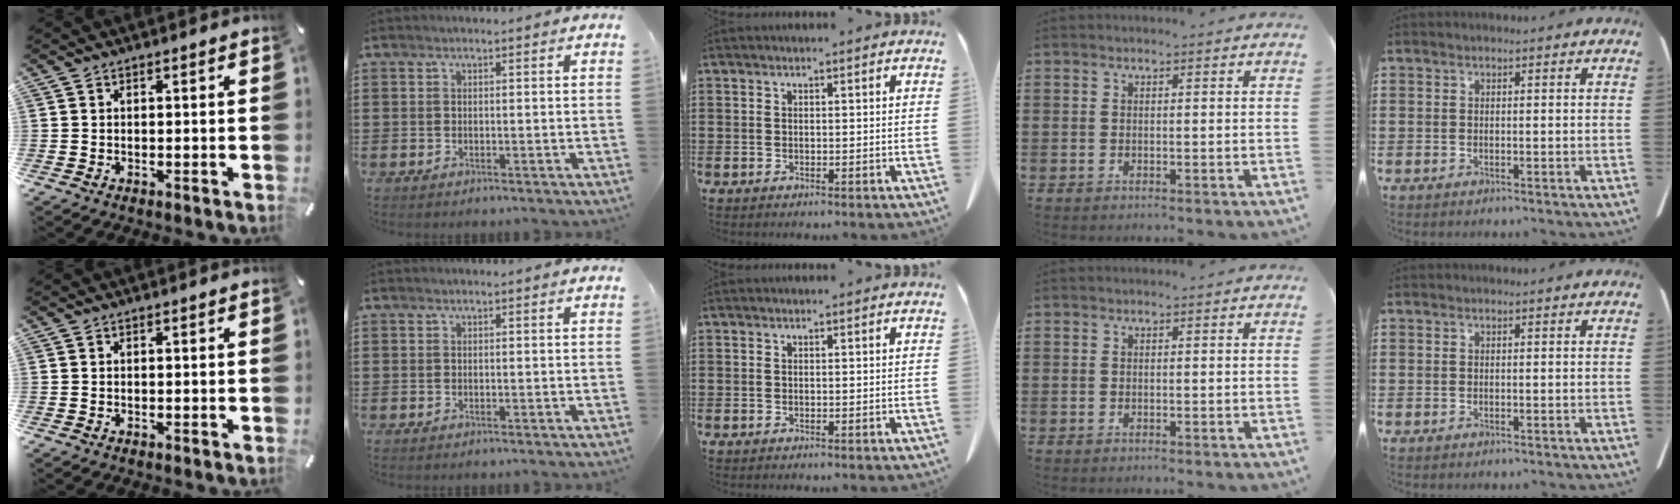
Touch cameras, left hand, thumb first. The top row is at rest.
{}